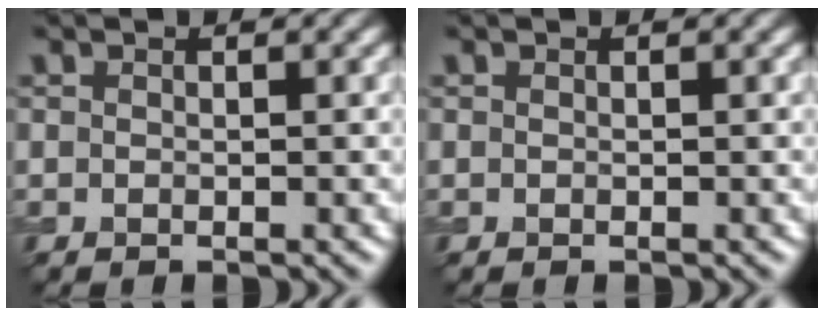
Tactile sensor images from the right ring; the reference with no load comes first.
{"total": 0.0}